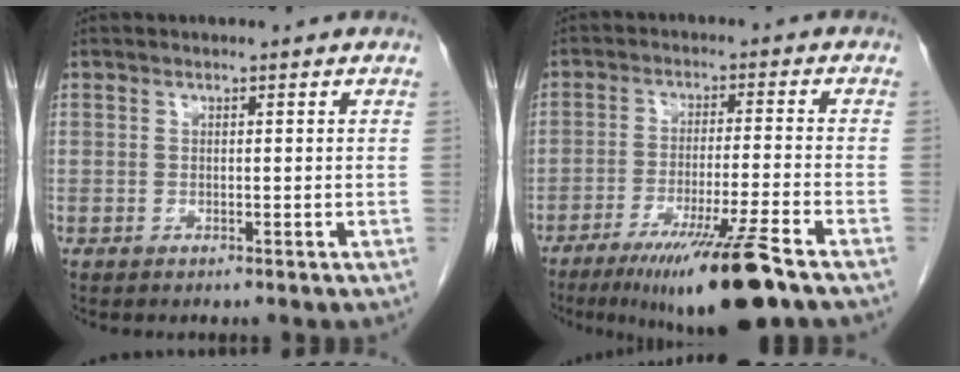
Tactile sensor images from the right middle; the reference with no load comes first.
{"total": 12.7, "force": [-8.5, -1.0, 9.5], "torque": [-0.158, -0.037, -0.141]}